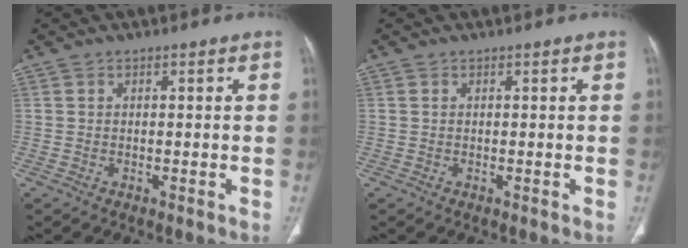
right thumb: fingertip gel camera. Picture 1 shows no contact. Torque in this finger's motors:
{"motor_torque": [-0.07, 0.23, 0.12, -0.22, -0.03]}